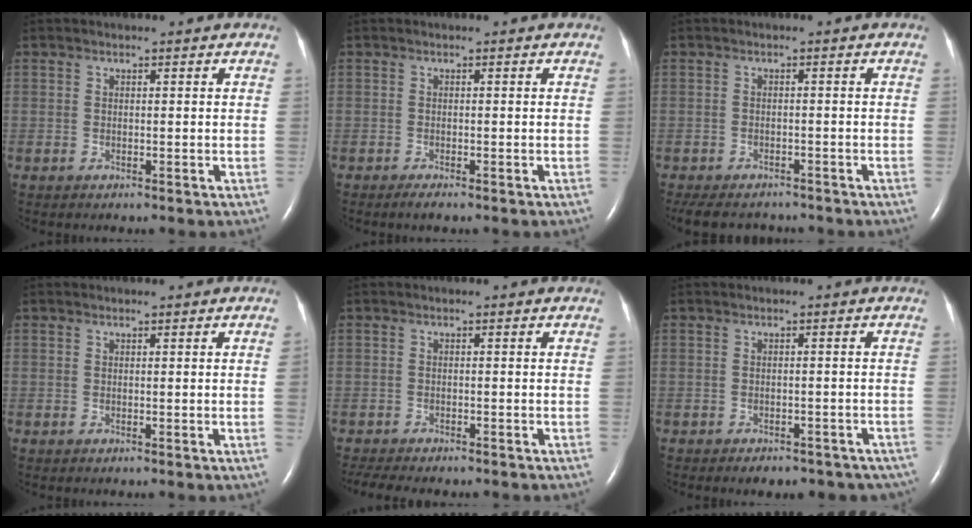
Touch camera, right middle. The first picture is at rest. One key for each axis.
{"total": 0.9, "fx": -0.7, "fy": 0.0, "fz": 0.6, "tx": -0.019, "ty": -0.003, "tz": -0.011}
{"total": 8.5, "fx": -7.5, "fy": 2.7, "fz": 3.0, "tx": -0.058, "ty": -0.008, "tz": -0.100}
{"total": 0.7, "fx": 0.0, "fy": -0.3, "fz": 0.6, "tx": -0.006, "ty": -0.001, "tz": -0.002}
{"total": 6.3, "fx": -5.5, "fy": 1.2, "fz": 2.9, "tx": -0.051, "ty": -0.006, "tz": -0.080}
{"total": 8.9, "fx": -7.4, "fy": 4.0, "fz": 3.1, "tx": -0.034, "ty": 0.002, "tz": -0.071}